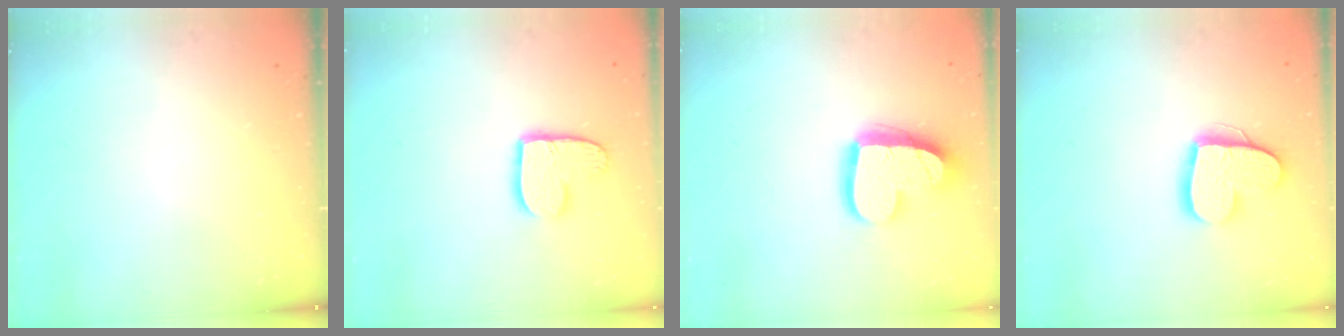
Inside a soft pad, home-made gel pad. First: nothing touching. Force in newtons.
{"total": 10.7, "press": 10.7, "slide": 0.8}
{"total": 17.8, "press": 17.7, "slide": 1.4}
{"total": 15.0, "press": 15.0, "slide": 1.1}